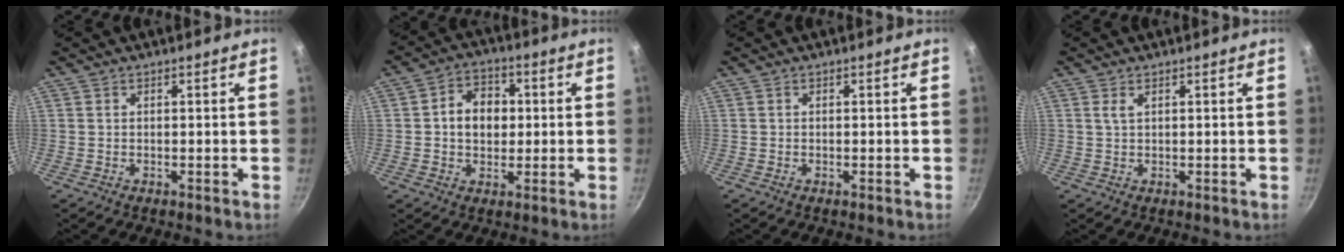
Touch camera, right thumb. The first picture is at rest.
{"total": 8.3, "force": [0.6, 6.4, 5.2], "torque": [-0.054, 0.010, 0.001]}
{"total": 0.0}
{"total": 1.4, "force": [0.6, 0.6, 1.1], "torque": [-0.022, -0.001, 0.013]}